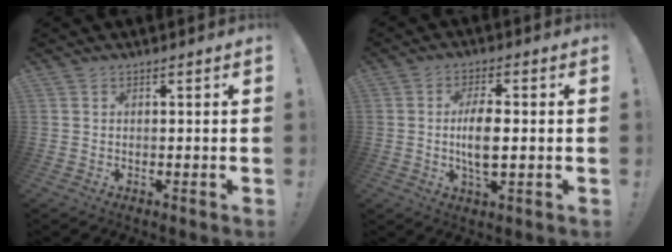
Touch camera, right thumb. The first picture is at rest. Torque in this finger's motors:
{"motor_torque": [0.78, 1.38, 0.54, -0.45, 0.28]}